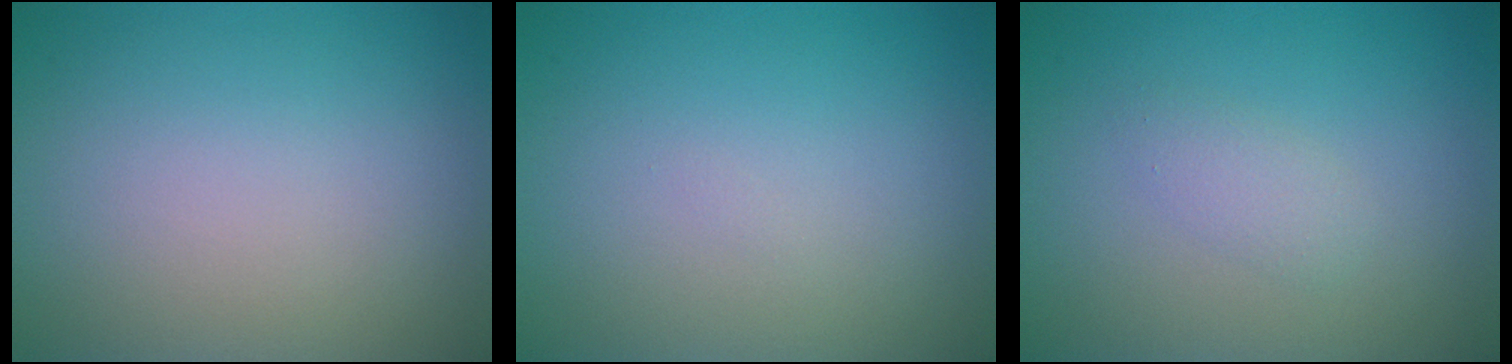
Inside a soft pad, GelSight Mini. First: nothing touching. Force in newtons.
{"total": 0.0}
{"total": 1.3, "press": 1.3, "slide": 0.0}